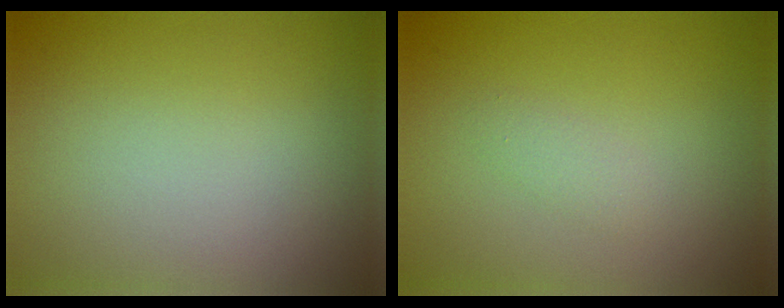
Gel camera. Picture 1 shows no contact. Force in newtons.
{"total": 1.0, "press": 1.0, "slide": 0.0}